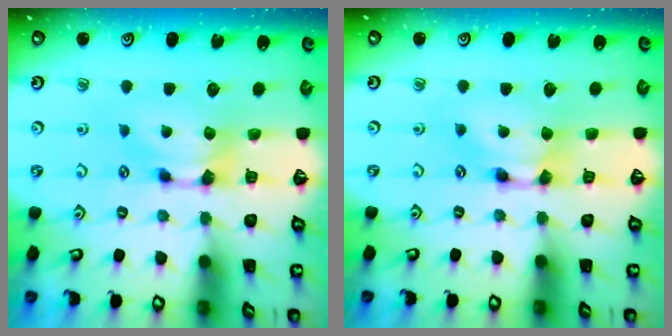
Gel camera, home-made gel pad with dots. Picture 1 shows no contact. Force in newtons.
{"total": 1.6, "press": 1.5, "slide": 0.1}